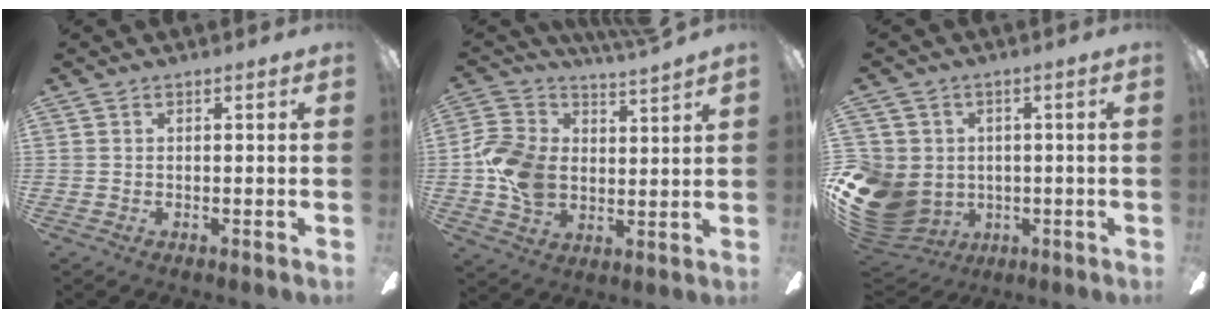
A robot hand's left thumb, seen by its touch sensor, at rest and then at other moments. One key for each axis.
{"total": 9.9, "fx": 2.1, "fy": 6.9, "fz": 6.8, "tx": -0.152, "ty": 0.000, "tz": 0.045}
{"total": 12.8, "fx": -2.3, "fy": 11.2, "fz": 5.8, "tx": -0.155, "ty": 0.009, "tz": -0.040}